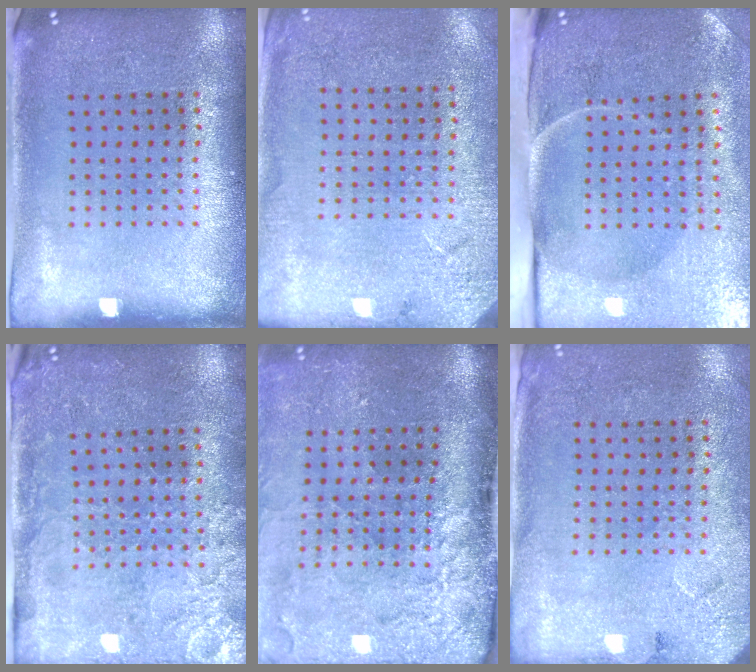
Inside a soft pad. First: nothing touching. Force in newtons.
{"total": 2.6, "press": 2.5, "slide": 0.5}
{"total": 5.0, "press": 3.9, "slide": 3.0}
{"total": 3.3, "press": 3.2, "slide": 0.8}
{"total": 4.6, "press": 3.5, "slide": 3.0}
{"total": 2.7, "press": 2.2, "slide": 1.6}